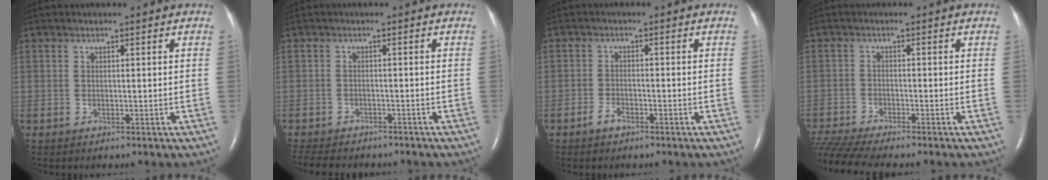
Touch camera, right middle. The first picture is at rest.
{"total": 10.9, "force": [-9.4, 3.5, 4.3], "torque": [-0.084, -0.007, -0.123]}
{"total": 2.2, "force": [-1.6, 0.8, 1.2], "torque": [-0.031, 0.000, -0.030]}
{"total": 9.4, "force": [-8.5, -0.4, 4.1], "torque": [-0.076, -0.020, -0.144]}